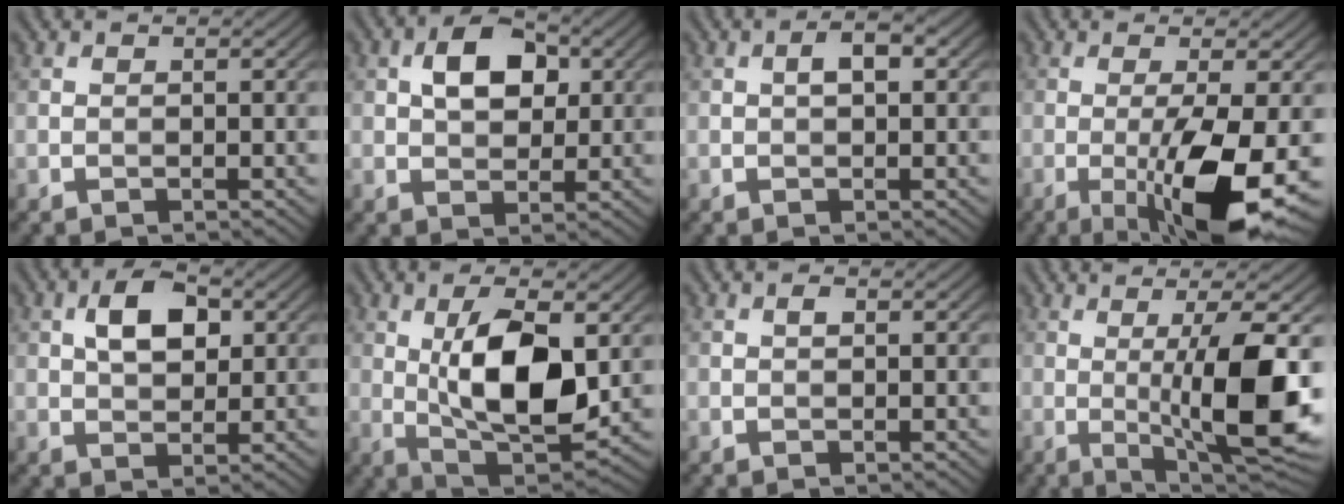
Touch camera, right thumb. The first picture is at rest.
{"total": 6.1, "force": [1.6, 3.9, 4.4], "torque": [-0.074, 0.007, 0.022]}
{"total": 2.5, "force": [0.5, 1.1, 2.2], "torque": [-0.035, 0.006, 0.005]}
{"total": 10.8, "force": [-3.4, 2.1, 10.1], "torque": [-0.158, -0.004, -0.050]}
{"total": 5.7, "force": [1.6, 3.3, 4.4], "torque": [-0.079, 0.005, 0.024]}
{"total": 11.8, "force": [1.1, 5.0, 10.6], "torque": [-0.187, -0.007, 0.026]}
{"total": 0.7, "force": [0.2, 0.4, 0.6], "torque": [-0.009, 0.002, 0.001]}
{"total": 13.1, "force": [-0.4, 2.5, 12.8], "torque": [-0.187, 0.007, -0.002]}